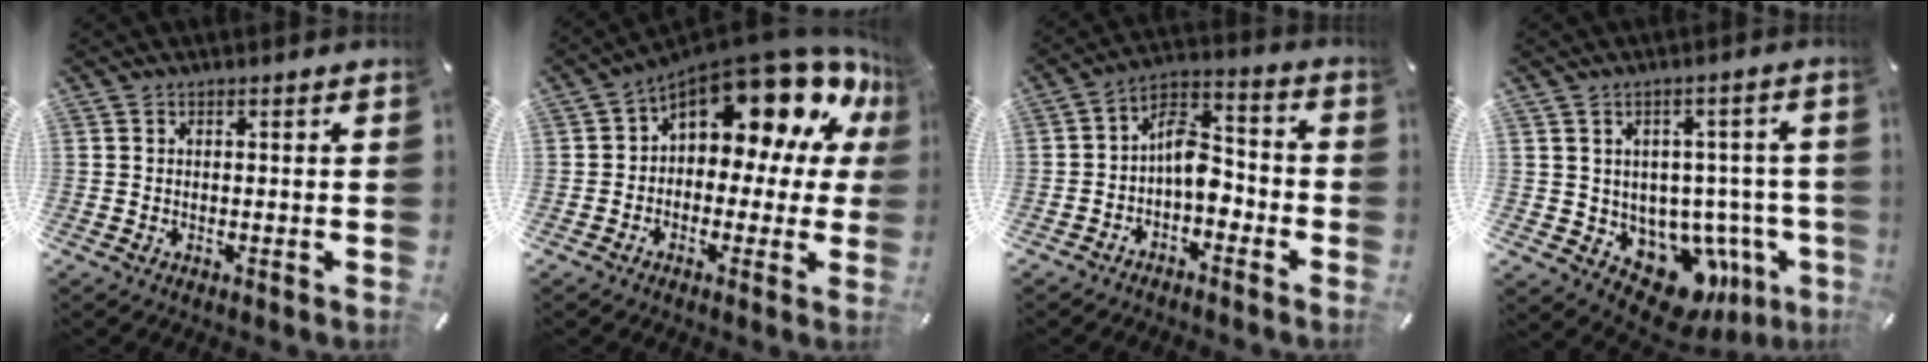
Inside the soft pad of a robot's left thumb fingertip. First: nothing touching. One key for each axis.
{"total": 19.4, "fx": 10.2, "fy": 9.9, "fz": 13.3, "tx": -0.184, "ty": -0.075, "tz": 0.173}
{"total": 9.0, "fx": -2.3, "fy": 6.2, "fz": 6.2, "tx": -0.099, "ty": 0.010, "tz": -0.042}
{"total": 10.3, "fx": -4.6, "fy": 7.6, "fz": 5.3, "tx": -0.053, "ty": 0.004, "tz": -0.060}